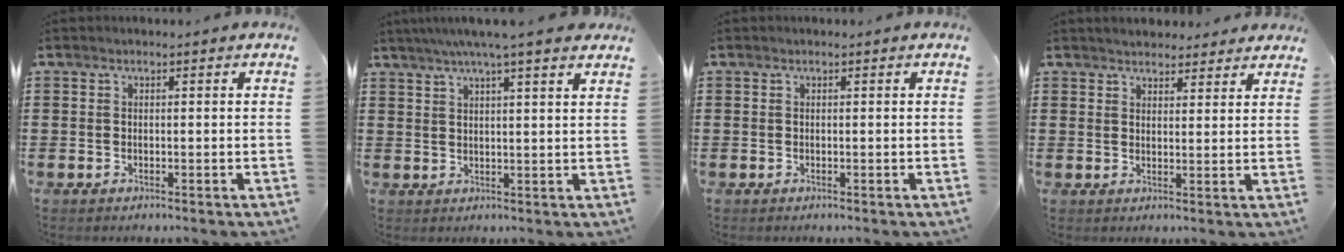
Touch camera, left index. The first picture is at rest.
{"total": 5.1, "force": [3.9, -0.3, 3.2], "torque": [-0.071, -0.006, 0.069]}
{"total": 0.0}
{"total": 2.6, "force": [2.6, 0.5, 0.0], "torque": [-0.007, -0.005, 0.049]}